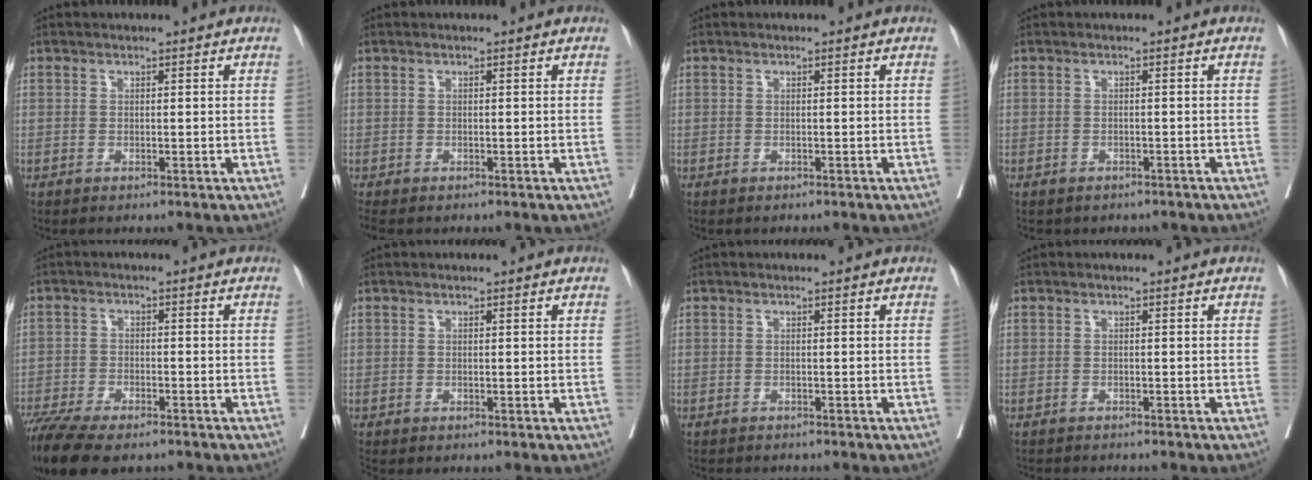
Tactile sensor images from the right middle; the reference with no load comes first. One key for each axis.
{"total": 1.8, "fx": -1.6, "fy": 0.4, "fz": 0.7, "tx": -0.015, "ty": -0.007, "tz": -0.023}
{"total": 1.0, "fx": -0.9, "fy": 0.1, "fz": 0.4, "tx": -0.005, "ty": -0.002, "tz": -0.012}
{"total": 5.0, "fx": -4.2, "fy": 2.2, "fz": 1.5, "tx": -0.019, "ty": 0.003, "tz": -0.043}
{"total": 12.1, "fx": -9.7, "fy": 3.2, "fz": 6.4, "tx": -0.117, "ty": -0.015, "tz": -0.154}
{"total": 1.6, "fx": -1.5, "fy": 0.2, "fz": 0.5, "tx": -0.013, "ty": -0.005, "tz": -0.023}
{"total": 4.6, "fx": -4.3, "fy": 0.7, "fz": 1.4, "tx": -0.016, "ty": -0.007, "tz": -0.058}
{"total": 4.4, "fx": -4.2, "fy": 0.4, "fz": 1.3, "tx": -0.014, "ty": -0.010, "tz": -0.059}